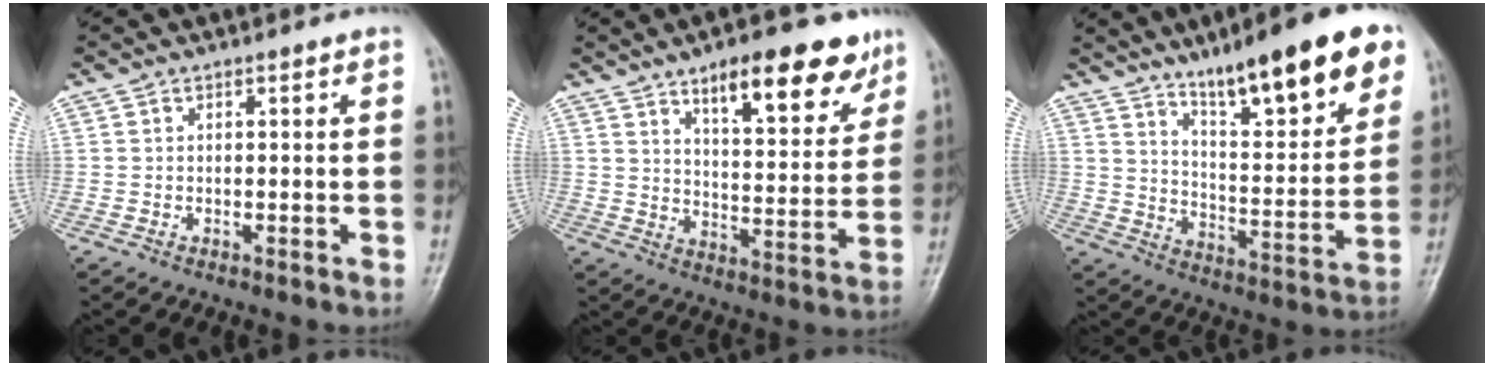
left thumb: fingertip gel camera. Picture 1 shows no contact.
{"total": 15.7, "force": [9.9, 5.7, 10.8], "torque": [-0.110, -0.051, 0.147]}
{"total": 21.0, "force": [13.3, 4.9, 15.5], "torque": [-0.195, -0.052, 0.209]}